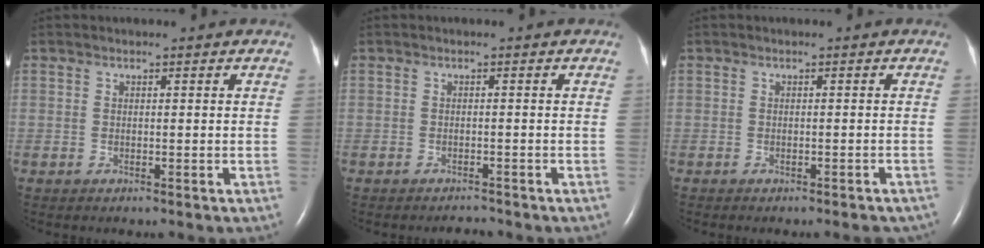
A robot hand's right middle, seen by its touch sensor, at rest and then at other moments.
{"total": 1.2, "force": [-1.2, 0.2, 0.0], "torque": [-0.006, -0.006, -0.015]}
{"total": 3.6, "force": [-3.3, 0.9, 1.3], "torque": [-0.012, -0.006, -0.036]}